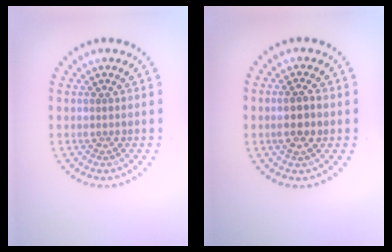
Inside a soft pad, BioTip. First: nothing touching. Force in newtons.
{"total": 2.6, "press": 2.6, "slide": 0.6}